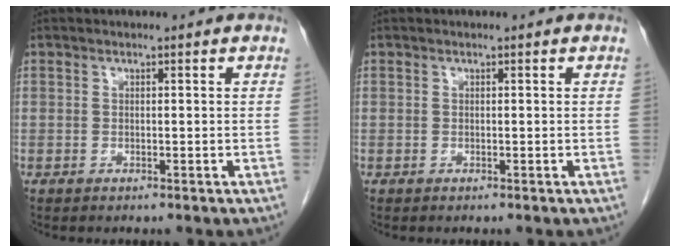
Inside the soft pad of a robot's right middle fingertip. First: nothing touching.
{"total": 0.0}